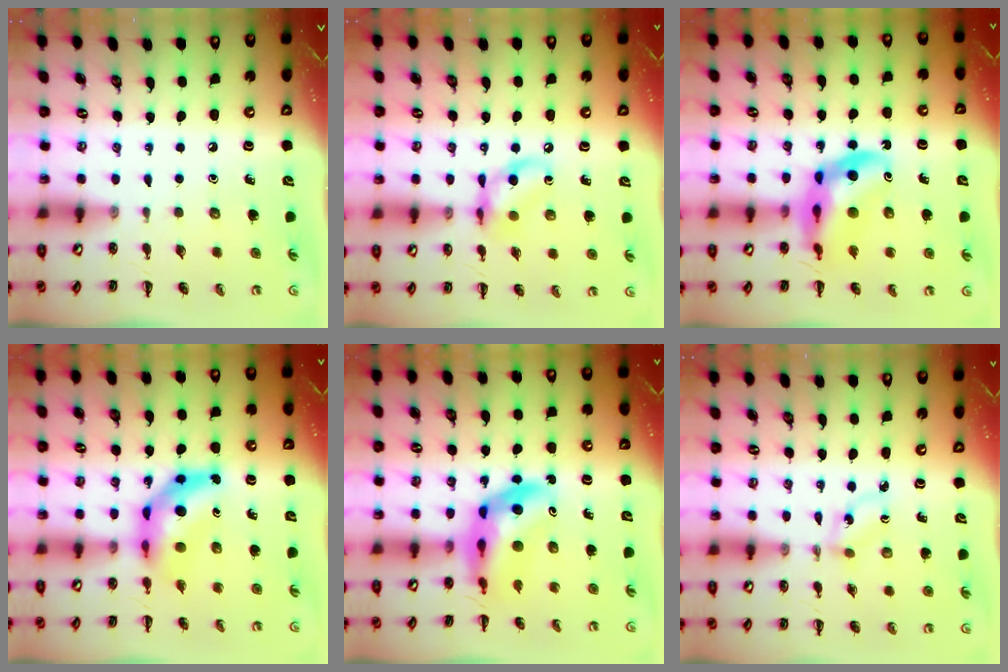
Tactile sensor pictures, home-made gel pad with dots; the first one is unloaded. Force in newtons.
{"total": 10.4, "press": 10.3, "slide": 1.4}
{"total": 13.0, "press": 12.4, "slide": 4.1}
{"total": 7.5, "press": 7.2, "slide": 2.3}
{"total": 10.4, "press": 10.0, "slide": 2.9}
{"total": 1.0, "press": 0.9, "slide": 0.5}